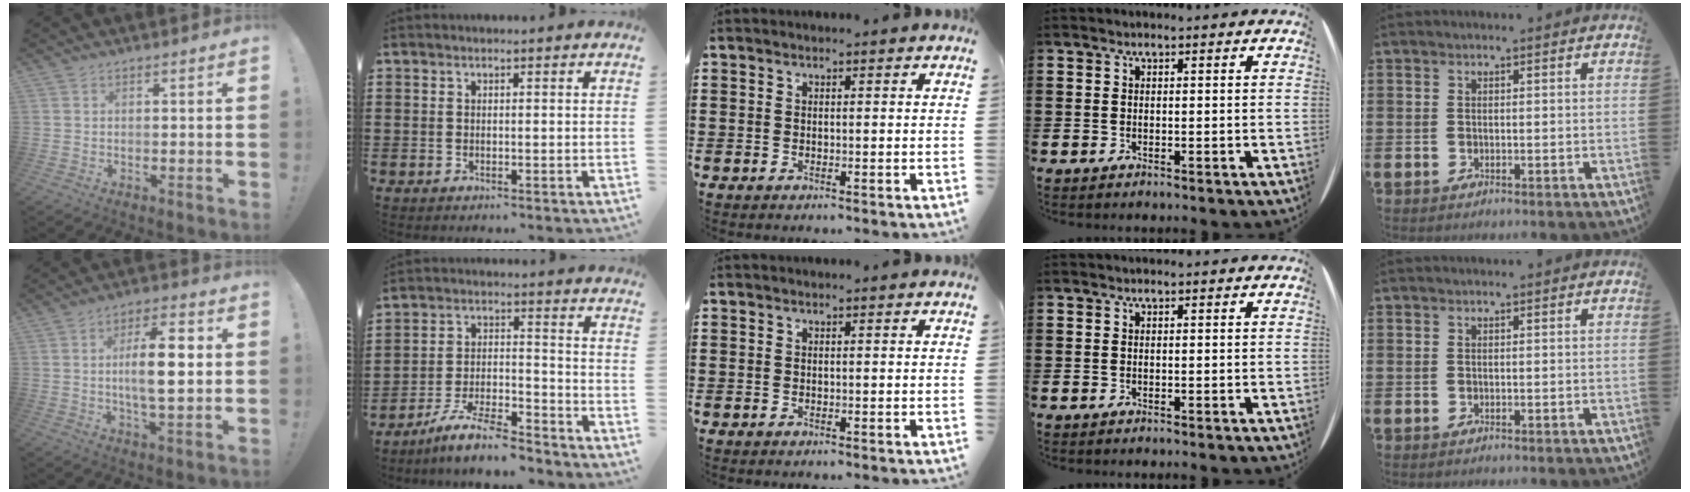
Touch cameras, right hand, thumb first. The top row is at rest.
{"thumb": {"total": 12.4, "force": [0.5, 4.0, 11.7], "torque": [-0.207, 0.000, -0.002]}, "index": {"total": 8.5, "force": [-7.4, 1.0, 4.0], "torque": [-0.083, 0.010, -0.143]}}